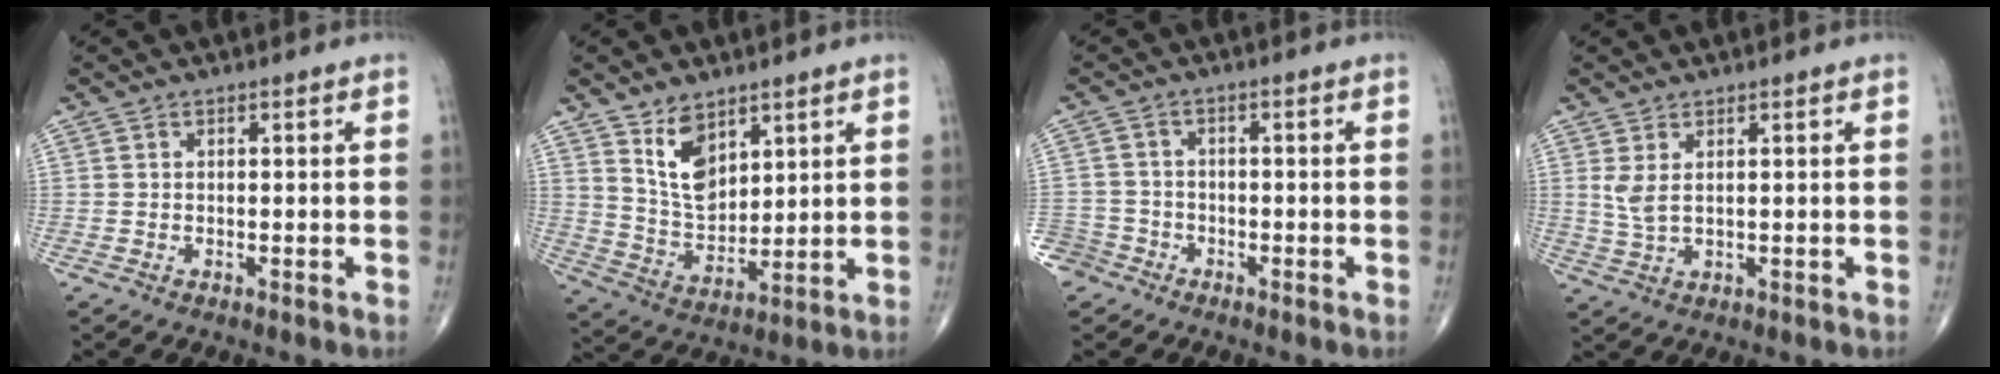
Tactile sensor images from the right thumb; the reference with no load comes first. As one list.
[{"total": 9.1, "force": [5.3, 5.1, 5.4], "torque": [-0.079, -0.040, 0.110]}, {"total": 4.9, "force": [-3.3, 3.6, 0.1], "torque": [0.008, 0.016, -0.070]}, {"total": 3.3, "force": [1.1, 1.2, 2.9], "torque": [-0.068, -0.005, 0.030]}]